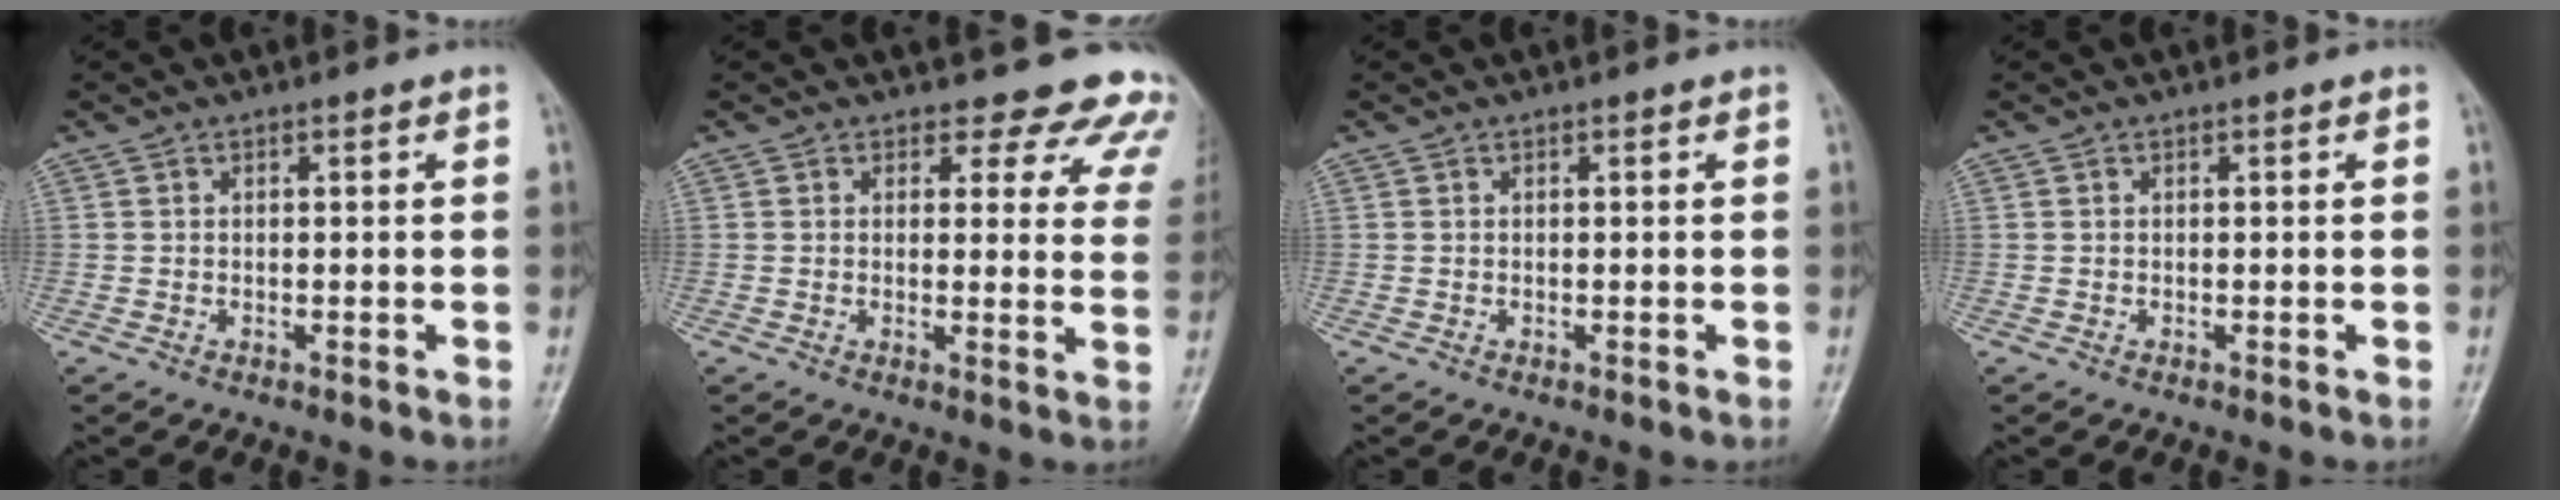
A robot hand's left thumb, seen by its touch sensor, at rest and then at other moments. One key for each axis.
{"total": 12.1, "fx": 11.1, "fy": 4.6, "fz": 1.6, "tx": 0.038, "ty": -0.080, "tz": 0.091}
{"total": 0.0}
{"total": 0.0}